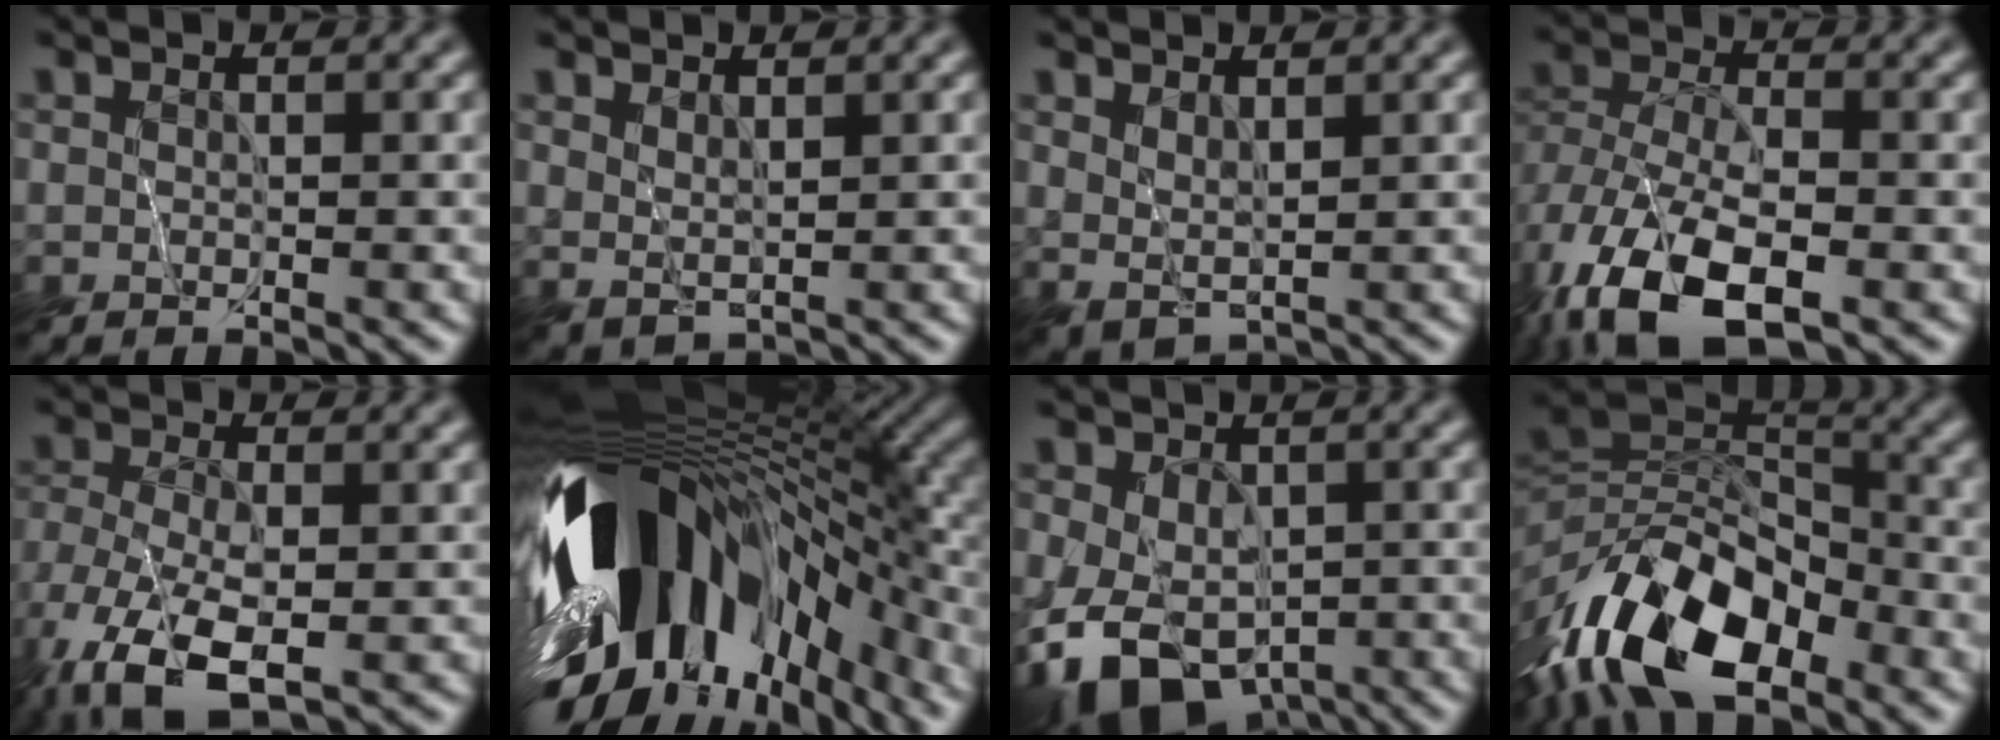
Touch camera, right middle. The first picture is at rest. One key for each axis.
{"total": 1.2, "fx": 1.1, "fy": 0.2, "fz": 0.2, "tx": -0.007, "ty": -0.001, "tz": 0.028}
{"total": 1.5, "fx": 1.3, "fy": 0.5, "fz": 0.5, "tx": -0.017, "ty": -0.001, "tz": 0.030}
{"total": 12.4, "fx": -6.2, "fy": 6.6, "fz": 8.4, "tx": -0.182, "ty": -0.028, "tz": -0.108}
{"total": 10.0, "fx": -5.3, "fy": 4.7, "fz": 7.0, "tx": -0.165, "ty": -0.049, "tz": -0.090}
{"total": 16.2, "fx": -5.8, "fy": 8.7, "fz": 12.4, "tx": -0.228, "ty": -0.016, "tz": -0.098}
{"total": 8.0, "fx": -3.8, "fy": 5.3, "fz": 4.6, "tx": -0.082, "ty": -0.027, "tz": -0.062}
{"total": 12.3, "fx": -7.1, "fy": 5.7, "fz": 8.3, "tx": -0.150, "ty": 0.005, "tz": -0.141}